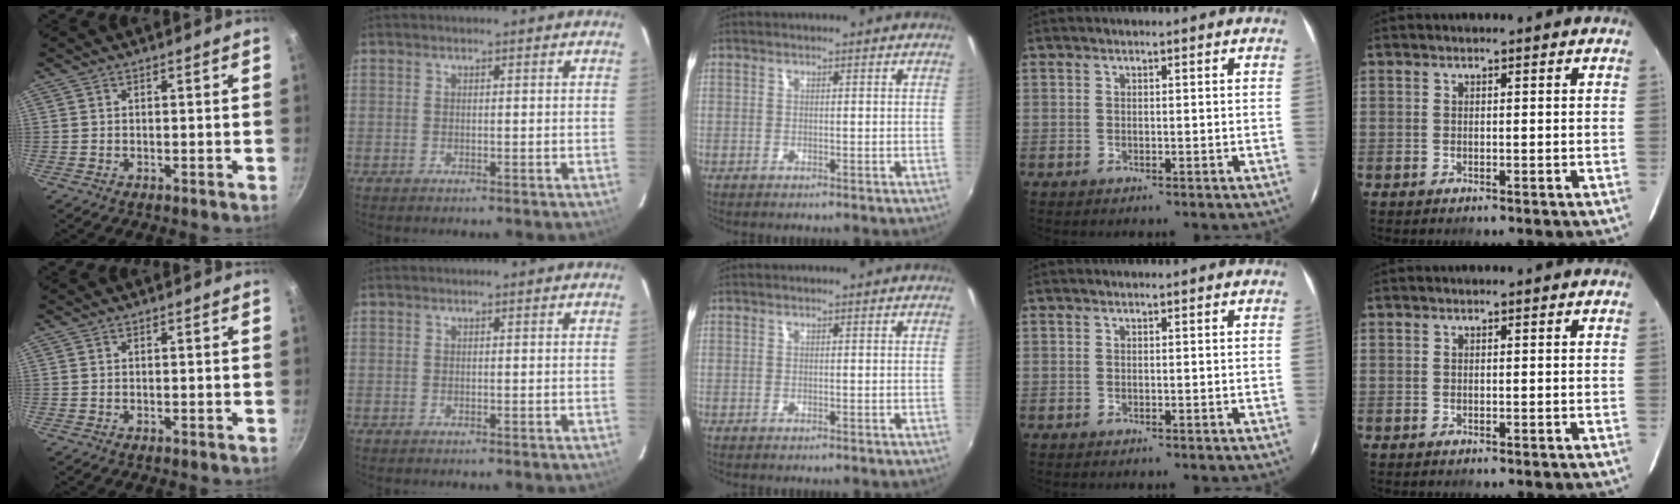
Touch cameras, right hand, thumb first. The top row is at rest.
{}